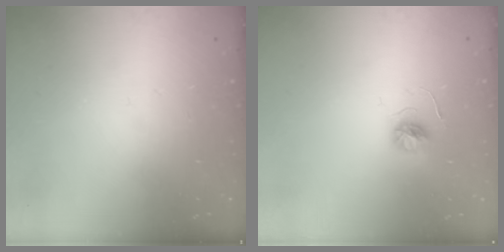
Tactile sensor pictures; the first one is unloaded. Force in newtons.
{"total": 5.2, "press": 5.2, "slide": 0.6}